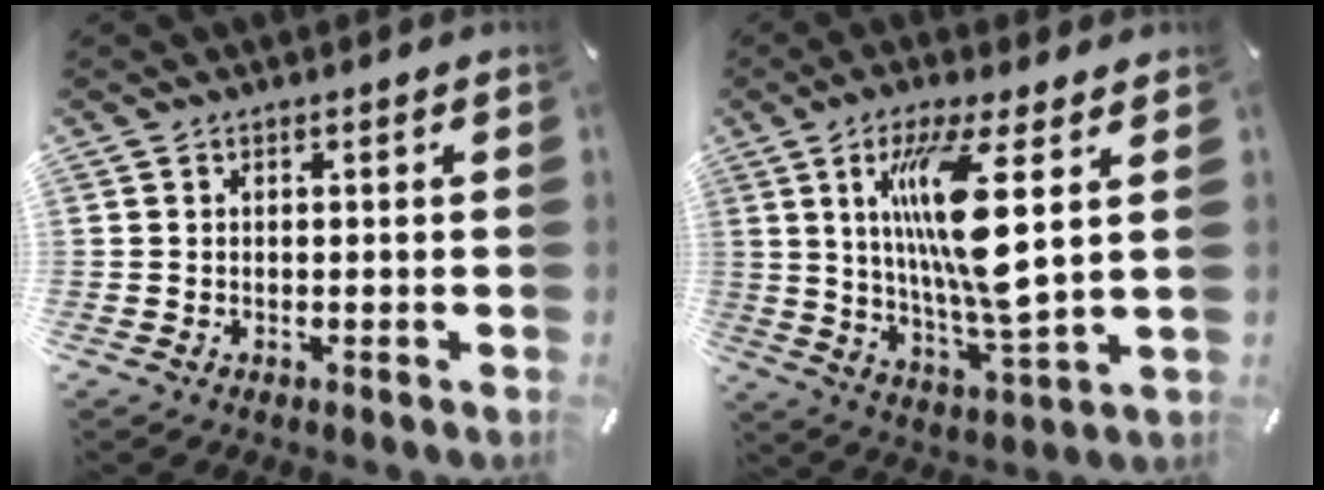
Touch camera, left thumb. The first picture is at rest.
{"total": 17.3, "force": [4.9, 3.1, 16.3], "torque": [-0.336, -0.021, 0.062]}